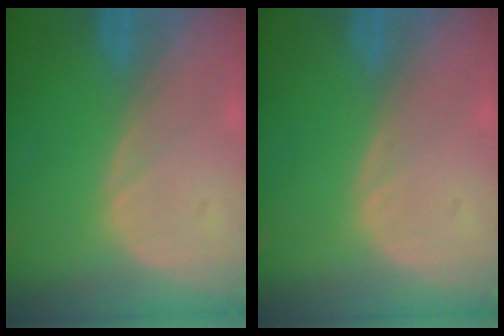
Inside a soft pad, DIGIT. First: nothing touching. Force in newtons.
{"total": 0.0}